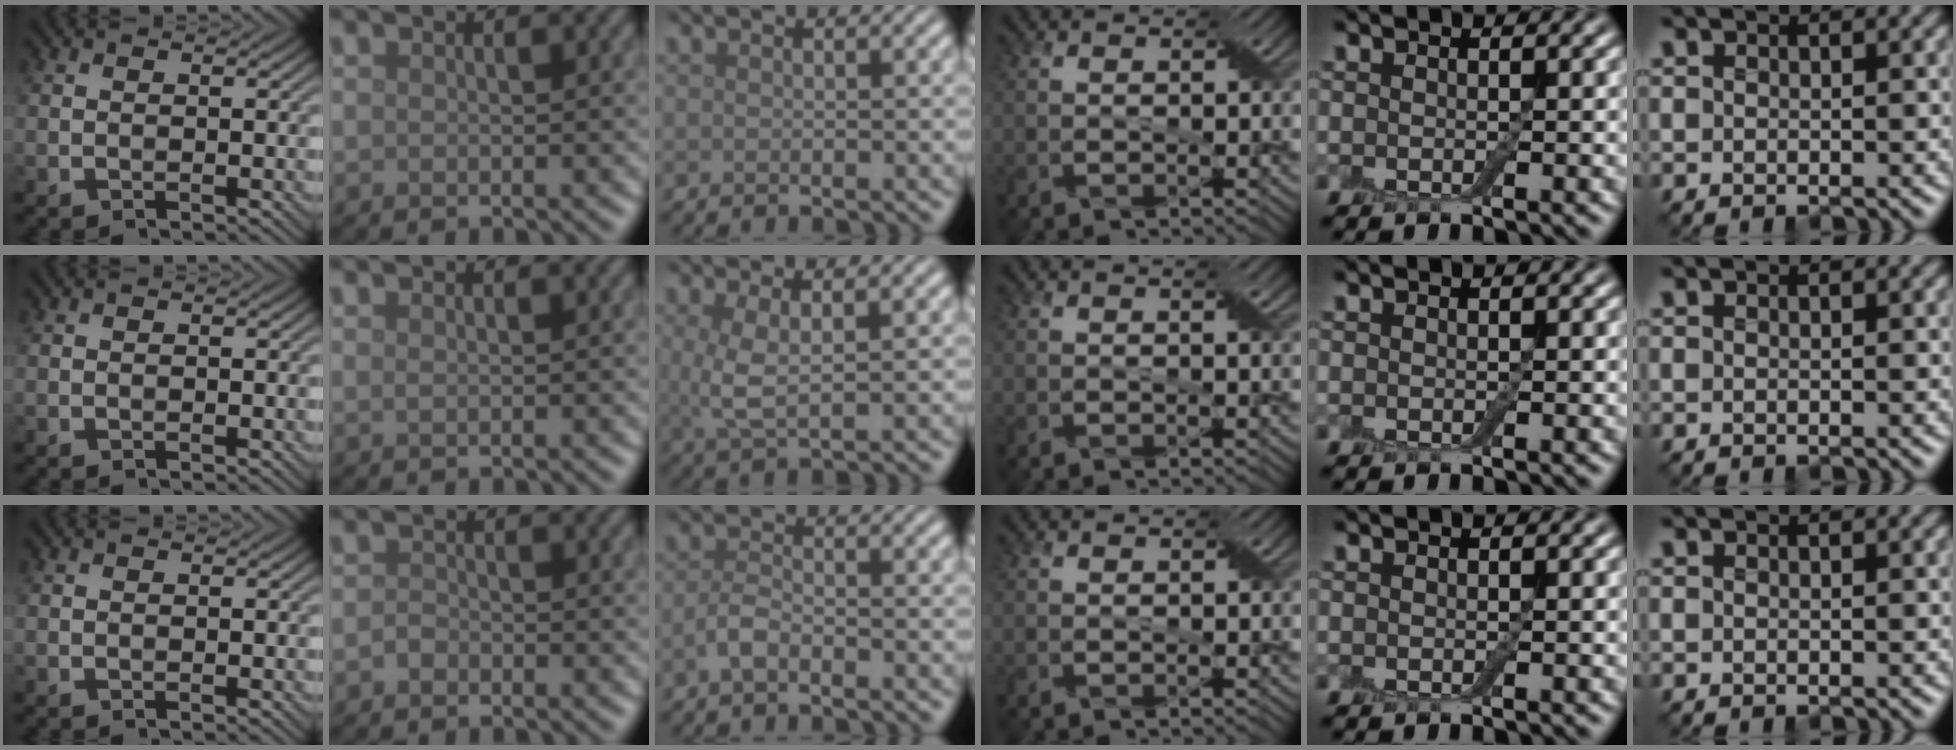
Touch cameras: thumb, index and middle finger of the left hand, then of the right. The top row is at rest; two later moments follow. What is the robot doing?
{"motion": "extract", "object": "drawer"}